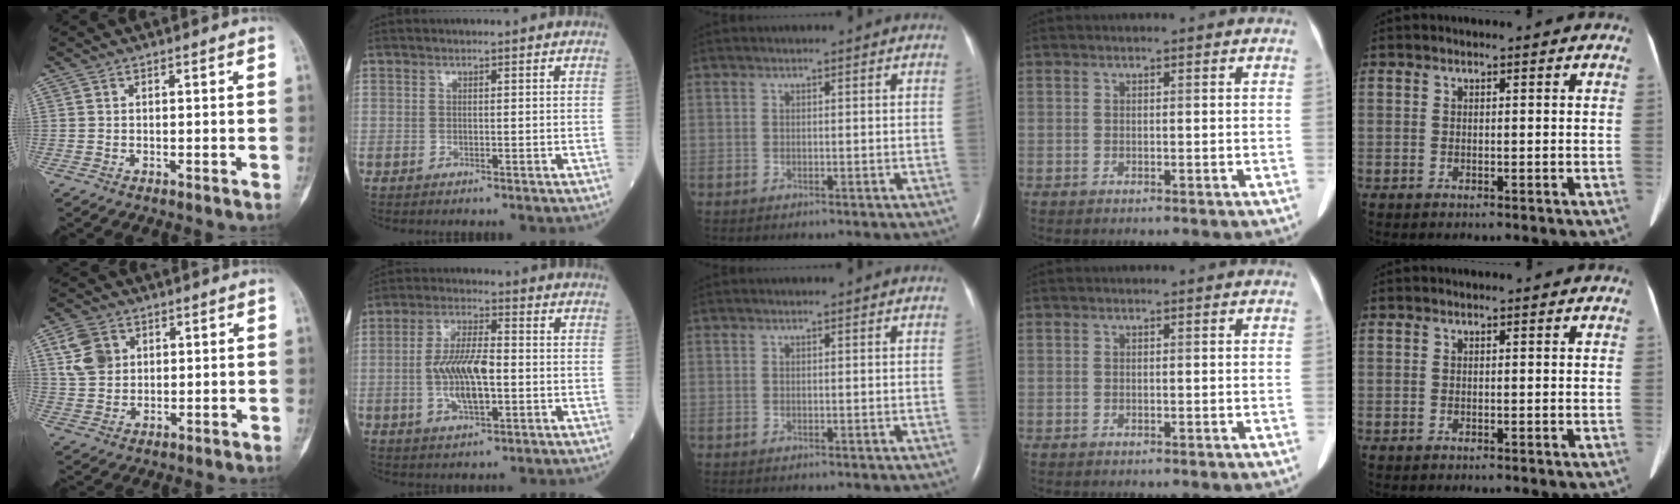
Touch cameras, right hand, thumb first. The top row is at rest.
{"thumb": {"total": 6.7, "force": [2.5, 5.1, 3.5], "torque": [-0.052, -0.001, 0.051]}, "index": {"total": 9.2, "force": [-1.1, 2.7, 8.7], "torque": [-0.177, 0.004, -0.020]}}